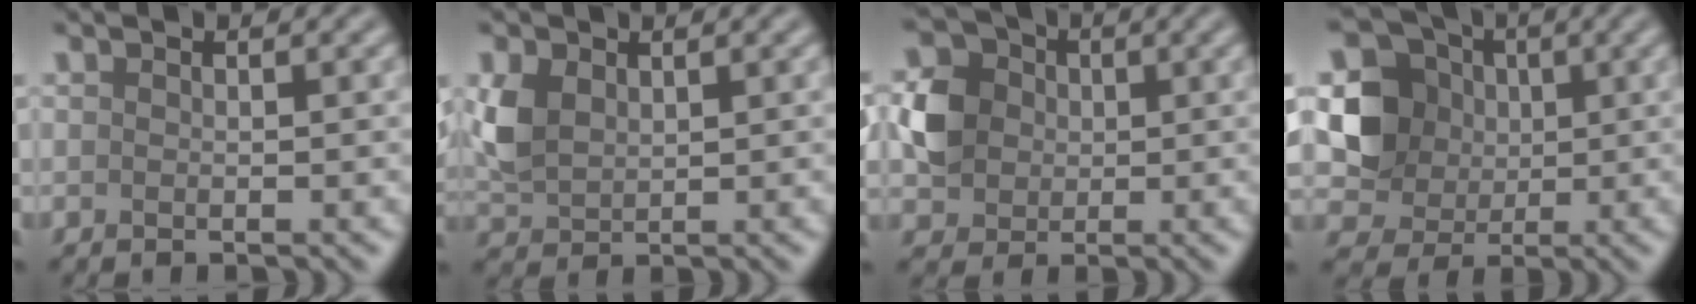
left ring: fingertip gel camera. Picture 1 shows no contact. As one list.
[{"total": 3.5, "force": [1.1, 2.5, 2.2], "torque": [-0.060, 0.001, 0.025]}, {"total": 4.2, "force": [0.1, 3.8, 1.8], "torque": [-0.029, 0.006, 0.001]}, {"total": 5.8, "force": [0.6, 5.3, 2.3], "torque": [-0.047, 0.001, 0.009]}]